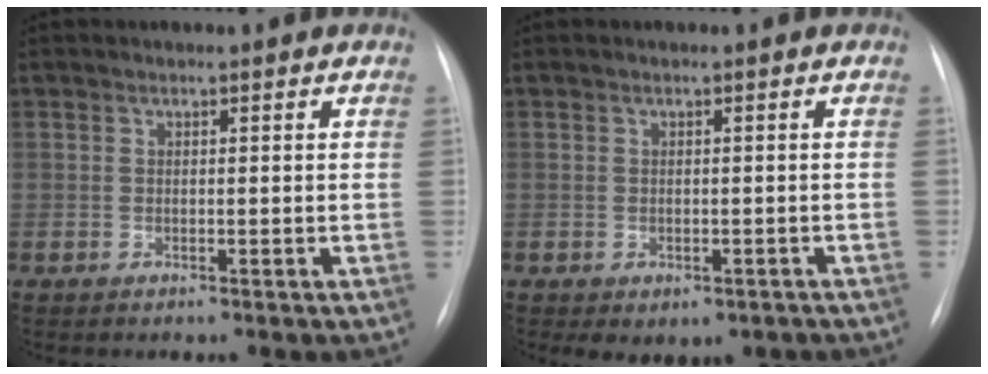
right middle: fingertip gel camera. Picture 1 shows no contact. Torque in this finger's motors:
{"motor_torque": [0.15, -0.13, 0.07, 0.06]}